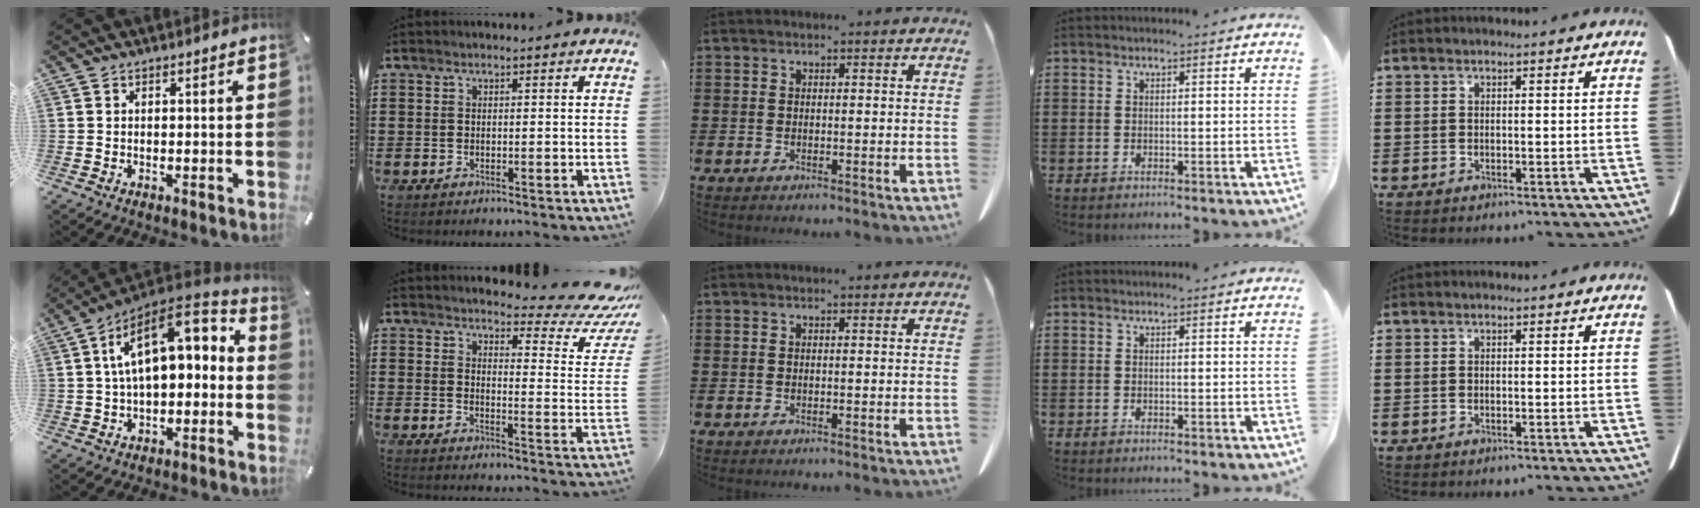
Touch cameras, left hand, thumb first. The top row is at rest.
{"thumb": {"total": 14.6, "force": [3.8, 7.9, 11.7], "torque": [-0.203, -0.022, 0.067]}, "index": {"total": 5.6, "force": [4.7, 1.2, 2.8], "torque": [-0.045, -0.039, 0.074]}}